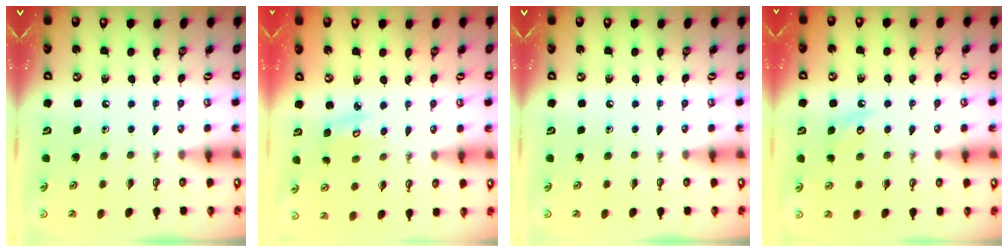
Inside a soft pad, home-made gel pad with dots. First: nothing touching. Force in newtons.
{"total": 4.0, "press": 4.0, "slide": 0.3}
{"total": 0.0}
{"total": 3.8, "press": 3.8, "slide": 0.5}